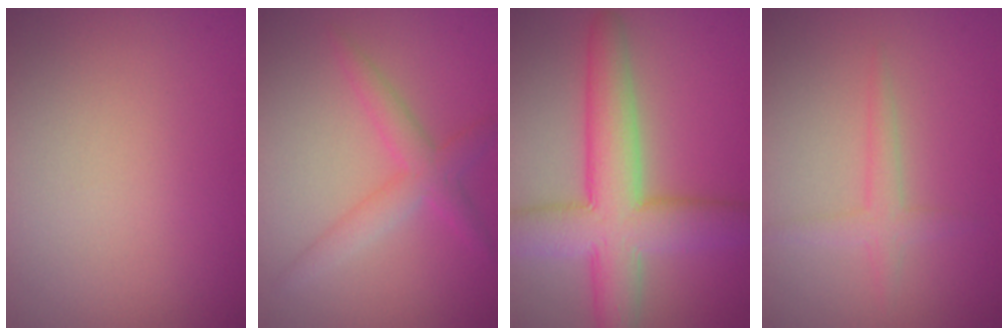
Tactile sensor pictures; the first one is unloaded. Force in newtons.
{"total": 3.0, "press": 3.0, "slide": 0.1}
{"total": 8.8, "press": 8.8, "slide": 0.3}
{"total": 1.9, "press": 1.9, "slide": 0.1}